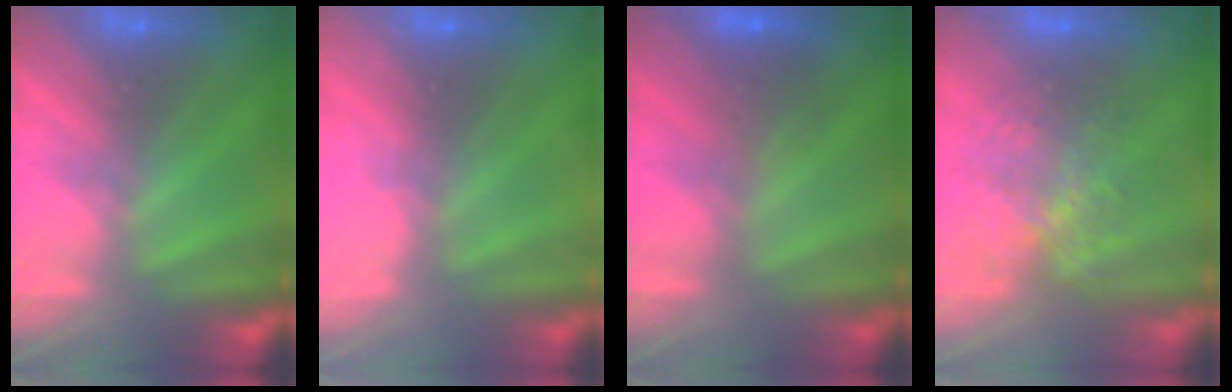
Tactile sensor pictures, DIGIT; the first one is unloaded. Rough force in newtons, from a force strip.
{"total": 2.3}
{"total": 2.2}
{"total": 10.5}